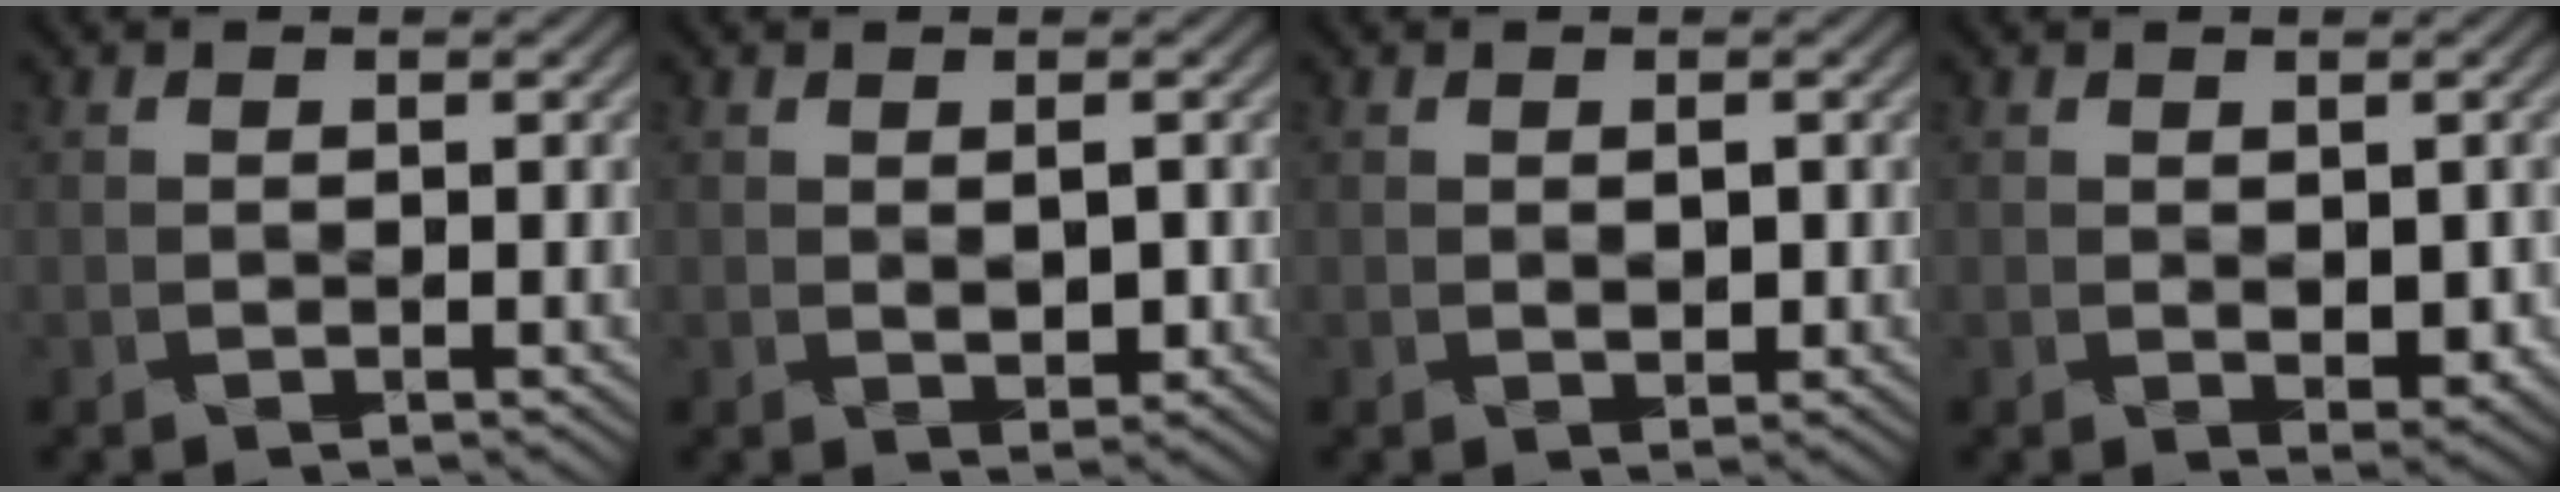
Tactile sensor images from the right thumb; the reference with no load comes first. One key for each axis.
{"total": 2.1, "fx": 0.1, "fy": 1.2, "fz": 1.8, "tx": -0.033, "ty": -0.006, "tz": 0.005}
{"total": 1.5, "fx": 0.1, "fy": 0.9, "fz": 1.2, "tx": -0.020, "ty": -0.004, "tz": 0.006}
{"total": 2.5, "fx": -0.1, "fy": 1.5, "fz": 2.0, "tx": -0.031, "ty": -0.010, "tz": 0.006}